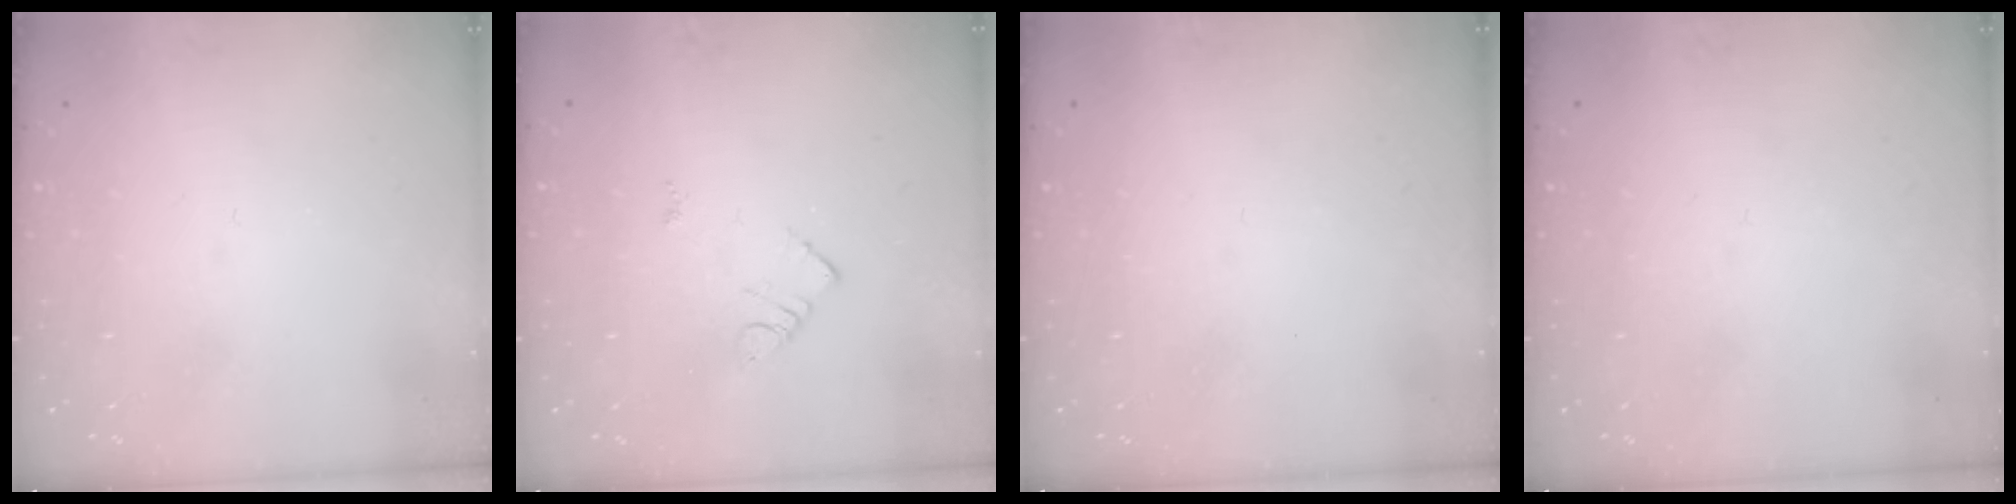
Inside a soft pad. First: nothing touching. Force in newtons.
{"total": 3.7, "press": 3.7, "slide": 0.3}
{"total": 0.0}
{"total": 0.0}